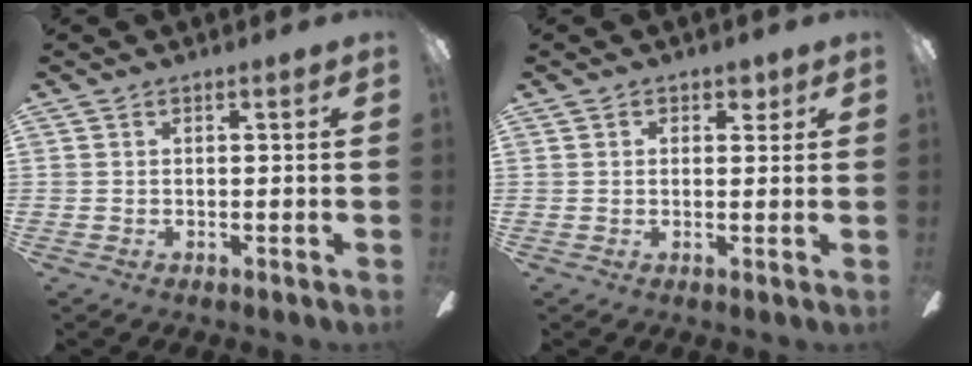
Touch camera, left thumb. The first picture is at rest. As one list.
[{"total": 2.1, "force": [1.1, 1.5, 1.0], "torque": [-0.005, 0.001, 0.015]}]